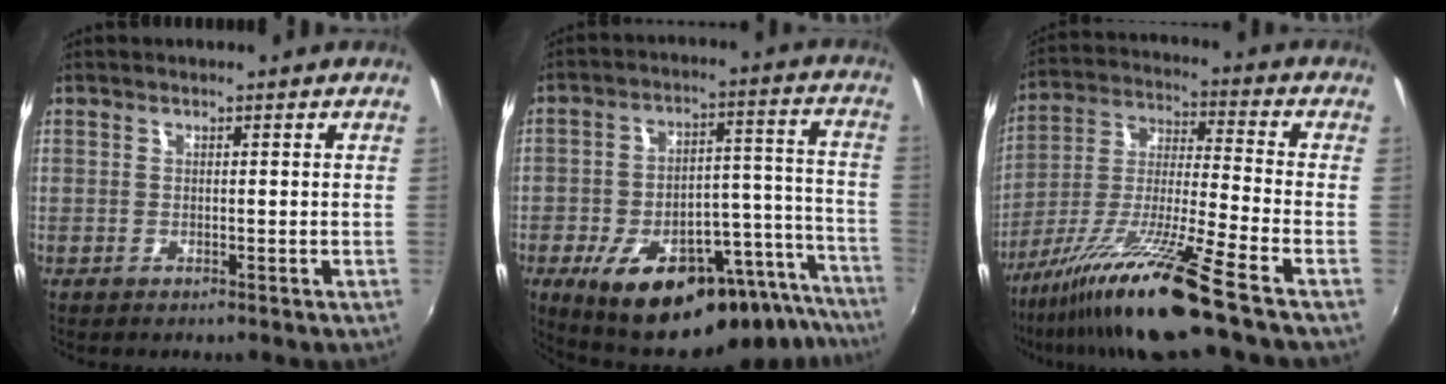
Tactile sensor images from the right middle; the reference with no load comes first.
{"total": 26.0, "force": [-19.2, 9.3, 14.8], "torque": [-0.211, 0.016, -0.251]}
{"total": 15.0, "force": [-10.8, -1.5, 10.3], "torque": [-0.200, -0.023, -0.200]}